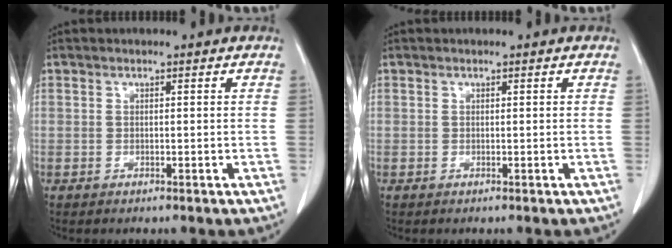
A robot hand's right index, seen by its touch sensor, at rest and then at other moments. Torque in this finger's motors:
{"motor_torque": [-0.03, 0.01, 0.01, 0.01]}